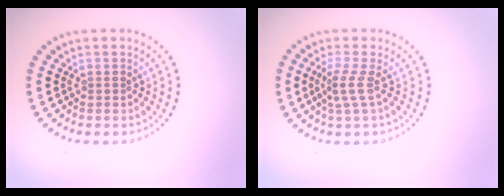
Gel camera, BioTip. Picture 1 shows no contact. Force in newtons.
{"total": 2.0, "press": 1.3, "slide": 1.6}